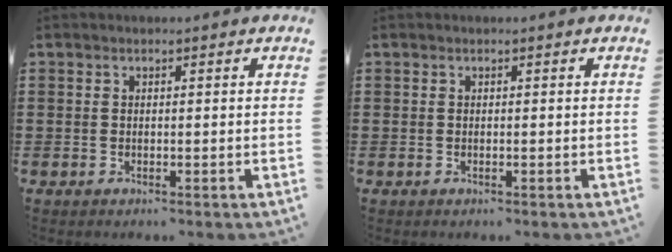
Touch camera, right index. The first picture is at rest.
{"total": 0.0}